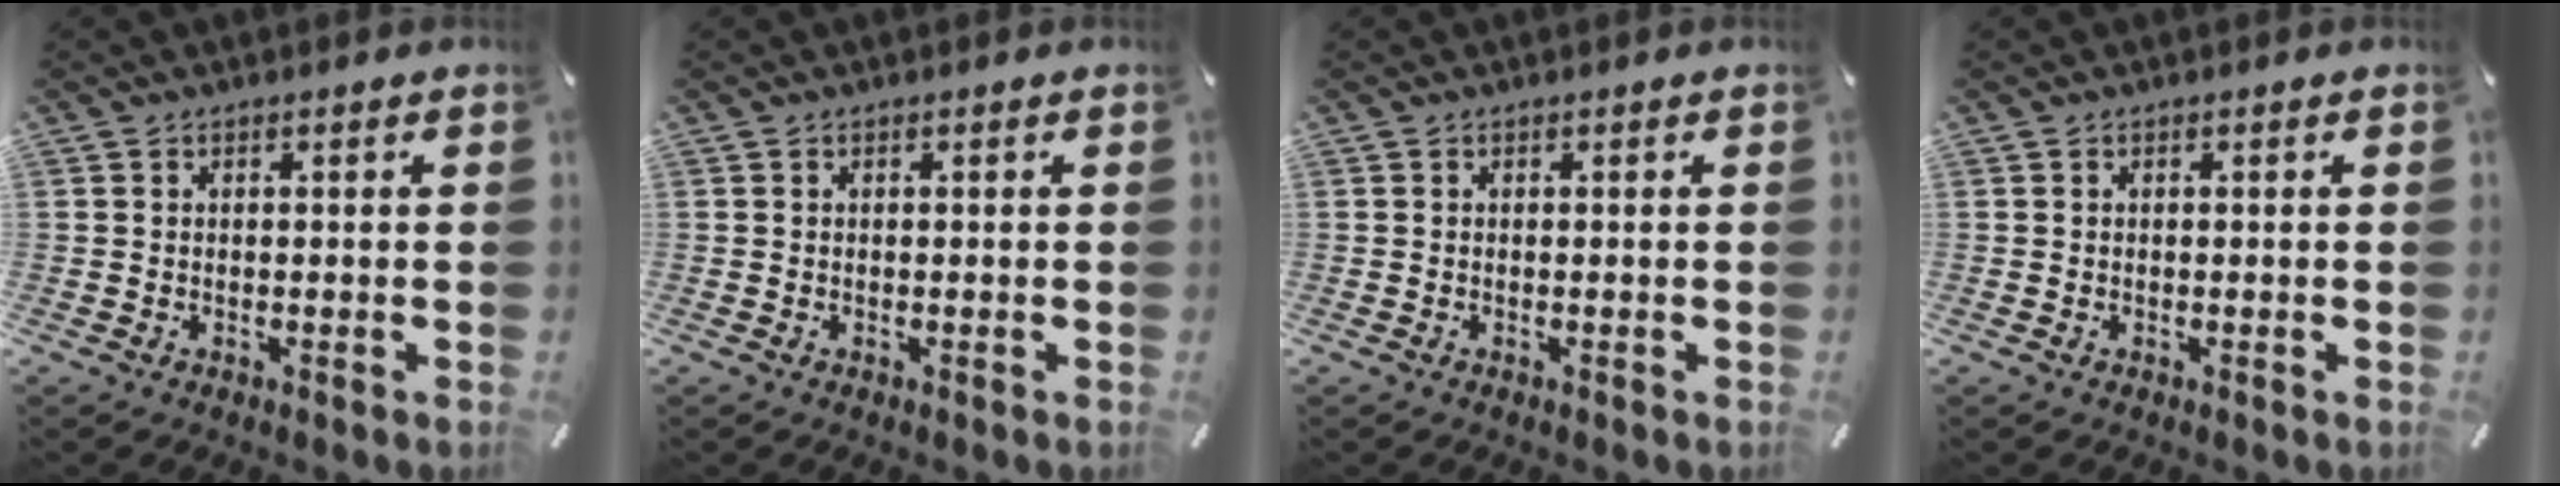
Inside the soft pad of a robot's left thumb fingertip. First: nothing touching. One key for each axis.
{"total": 0.0}
{"total": 0.0}
{"total": 0.0}